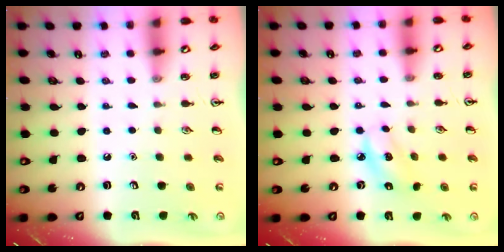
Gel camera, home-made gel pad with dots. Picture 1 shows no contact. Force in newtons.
{"total": 3.8, "press": 3.8, "slide": 0.4}